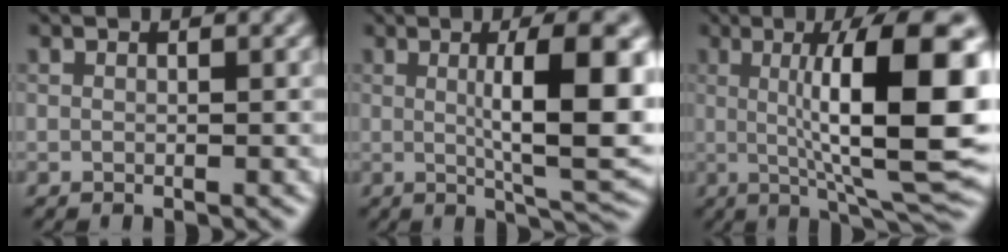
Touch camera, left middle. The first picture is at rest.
{"total": 9.2, "force": [0.9, 2.0, 8.9], "torque": [-0.117, -0.002, 0.016]}
{"total": 12.7, "force": [1.0, 2.8, 12.4], "torque": [-0.167, 0.004, 0.018]}